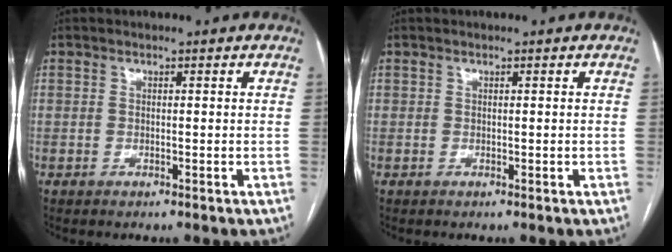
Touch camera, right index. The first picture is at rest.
{"total": 0.0}